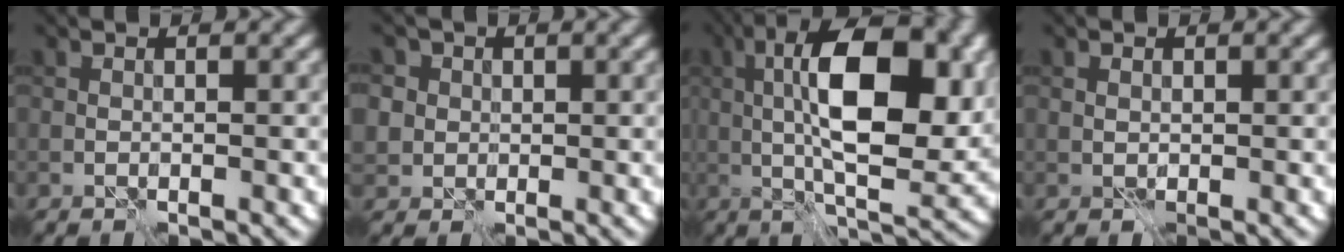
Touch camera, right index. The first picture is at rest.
{"total": 4.0, "force": [1.4, 3.5, 1.3], "torque": [-0.020, 0.015, 0.015]}
{"total": 11.9, "force": [1.4, 4.6, 10.9], "torque": [-0.176, 0.009, 0.022]}
{"total": 0.7, "force": [0.2, 0.6, 0.3], "torque": [-0.004, 0.003, 0.003]}